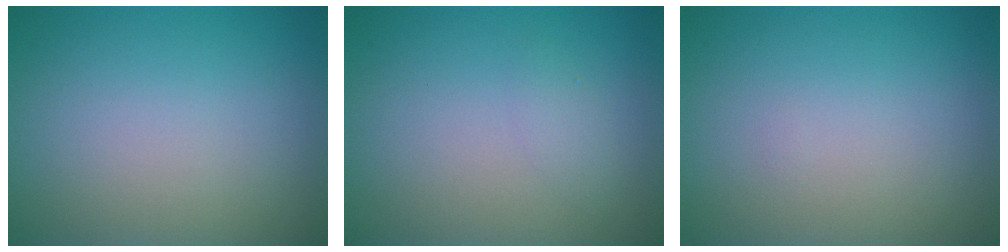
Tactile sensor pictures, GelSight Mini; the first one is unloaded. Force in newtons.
{"total": 0.9, "press": 0.9, "slide": 0.1}
{"total": 0.0}